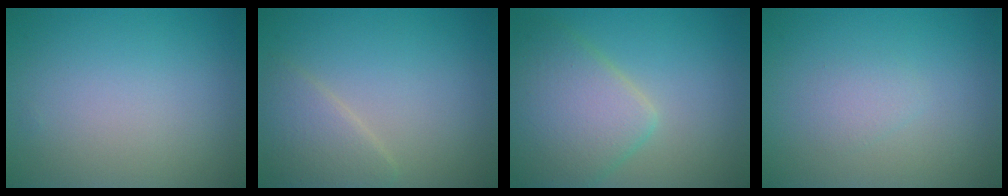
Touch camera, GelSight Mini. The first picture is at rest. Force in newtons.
{"total": 2.8, "press": 2.8, "slide": 0.3}
{"total": 6.3, "press": 6.3, "slide": 0.3}
{"total": 1.1, "press": 1.1, "slide": 0.1}